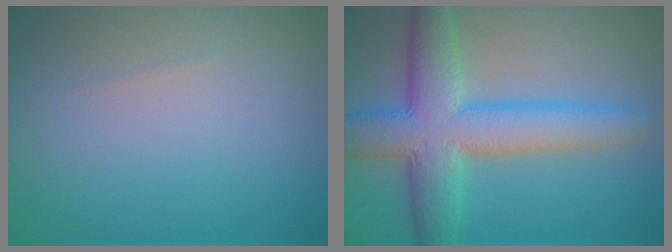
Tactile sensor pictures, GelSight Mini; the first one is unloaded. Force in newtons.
{"total": 8.2, "press": 8.2, "slide": 0.3}